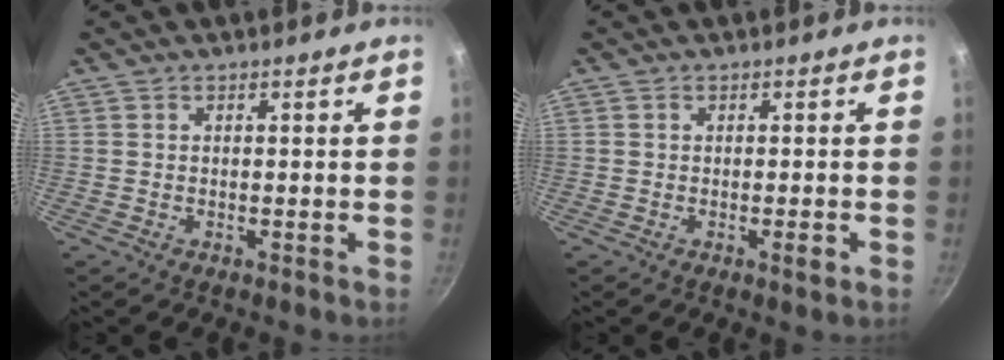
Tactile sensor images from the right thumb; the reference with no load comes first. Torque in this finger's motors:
{"motor_torque": [0.27, 0.11, -0.25, 0.14, 0.11]}